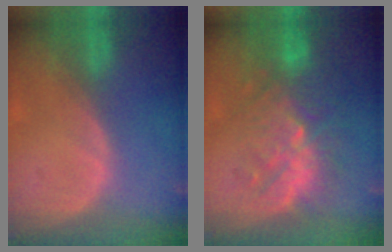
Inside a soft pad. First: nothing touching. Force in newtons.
{"total": 9.2, "press": 9.0, "slide": 1.8}